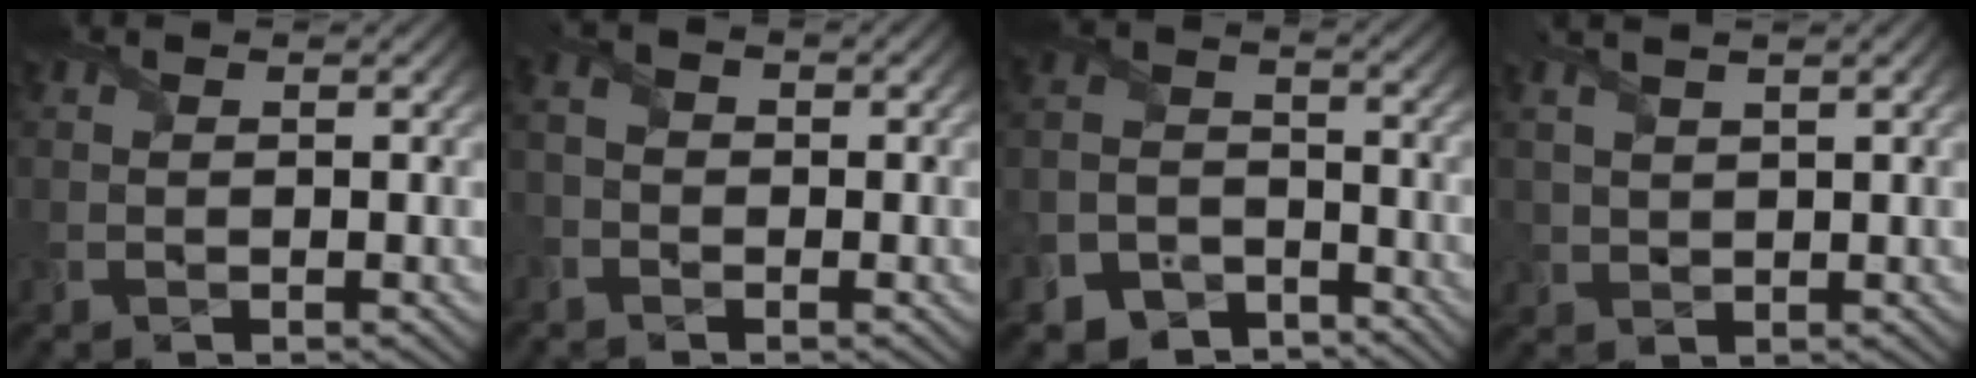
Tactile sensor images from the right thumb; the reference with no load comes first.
{"total": 2.2, "force": [-1.3, 1.6, 1.0], "torque": [-0.022, 0.006, -0.029]}
{"total": 8.2, "force": [-6.2, 4.7, 2.5], "torque": [-0.068, -0.020, -0.121]}
{"total": 3.4, "force": [2.1, 1.1, 2.5], "torque": [-0.063, 0.009, 0.045]}